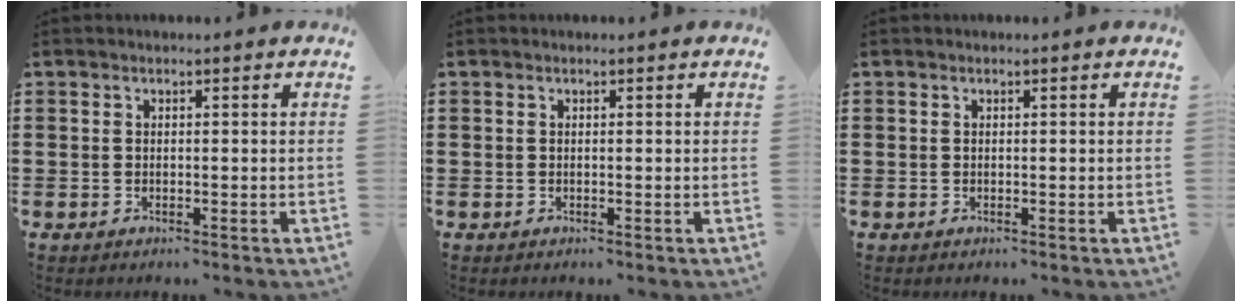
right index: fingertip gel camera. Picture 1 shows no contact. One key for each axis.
{"total": 0.0}
{"total": 0.0}